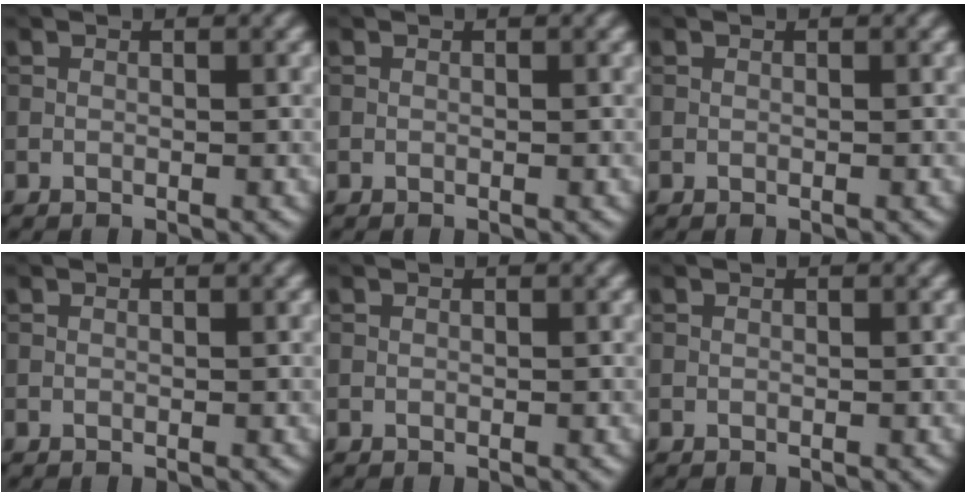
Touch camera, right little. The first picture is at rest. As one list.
[{"total": 0.0}, {"total": 0.0}, {"total": 0.0}, {"total": 0.0}, {"total": 0.0}]